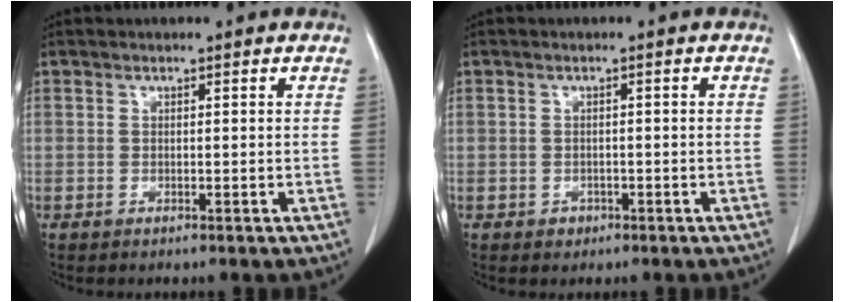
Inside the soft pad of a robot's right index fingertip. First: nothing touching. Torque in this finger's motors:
{"motor_torque": [-0.12, -0.06, -0.05, -0.05]}